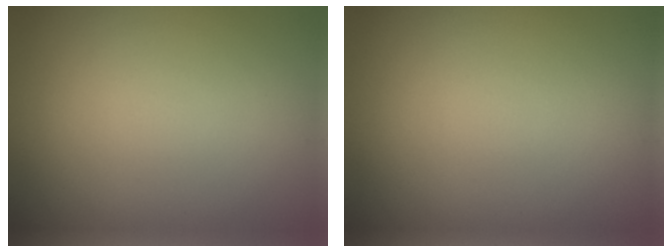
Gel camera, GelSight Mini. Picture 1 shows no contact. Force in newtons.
{"total": 0.0}